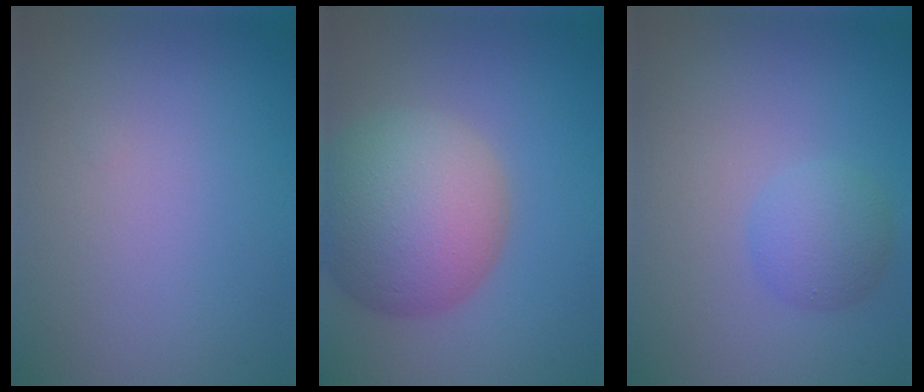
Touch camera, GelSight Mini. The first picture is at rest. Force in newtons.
{"total": 9.7, "press": 9.7, "slide": 0.6}
{"total": 2.7, "press": 2.7, "slide": 0.1}